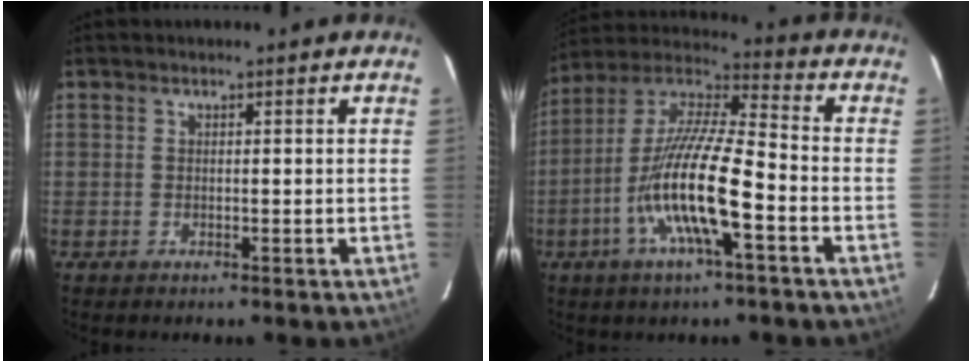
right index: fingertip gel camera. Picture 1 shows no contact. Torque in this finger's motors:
{"motor_torque": [1.58, -0.55, 1.06, 0.21]}